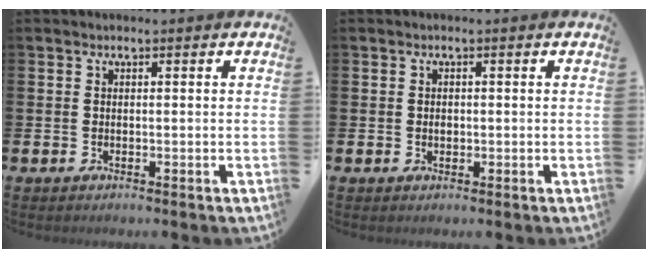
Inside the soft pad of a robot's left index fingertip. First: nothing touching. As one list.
[{"total": 0.9, "force": [0.0, 0.7, 0.6], "torque": [-0.001, 0.002, -0.005]}]